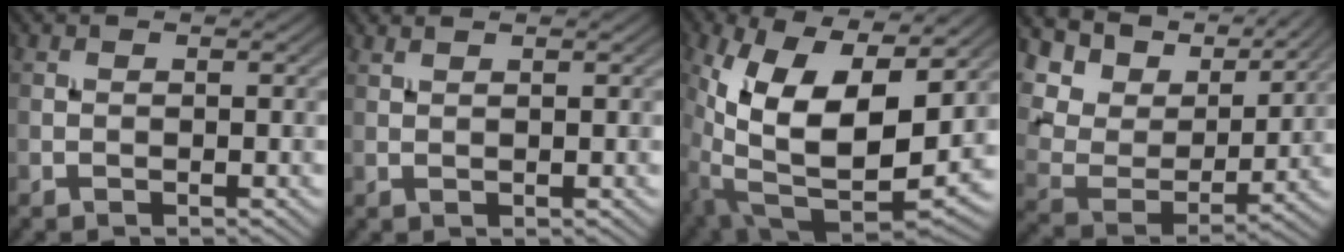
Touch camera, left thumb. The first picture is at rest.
{"total": 1.2, "force": [1.0, 0.1, 0.7], "torque": [-0.014, 0.001, 0.014]}
{"total": 17.5, "force": [2.8, 8.7, 14.9], "torque": [-0.285, -0.020, 0.058]}
{"total": 12.6, "force": [8.8, 6.2, 6.6], "torque": [-0.193, 0.013, 0.144]}